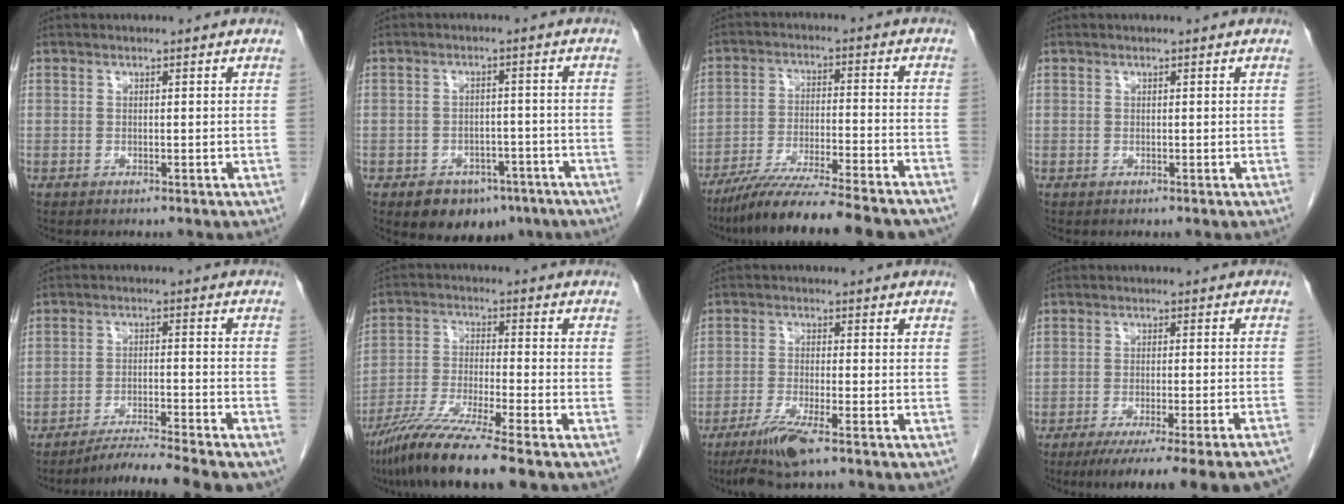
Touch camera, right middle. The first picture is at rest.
{"total": 8.3, "force": [-5.4, 5.2, 3.4], "torque": [-0.038, 0.010, -0.069]}
{"total": 18.1, "force": [-15.6, 0.4, 9.3], "torque": [-0.139, -0.031, -0.245]}
{"total": 0.0}
{"total": 10.4, "force": [-9.1, -1.0, 5.0], "torque": [-0.063, -0.018, -0.145]}
{"total": 11.1, "force": [-8.4, -0.9, 7.1], "torque": [-0.133, -0.038, -0.153]}
{"total": 6.5, "force": [-4.4, 0.2, 4.8], "torque": [-0.096, -0.019, -0.083]}
{"total": 18.6, "force": [-16.0, -0.1, 9.5], "torque": [-0.077, -0.031, -0.211]}